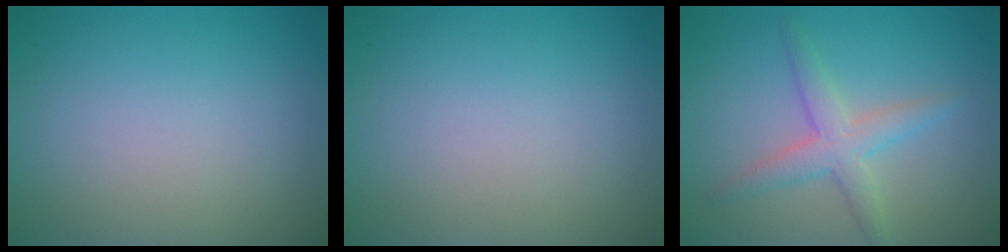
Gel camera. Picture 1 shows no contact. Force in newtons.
{"total": 0.0}
{"total": 3.2, "press": 3.2, "slide": 0.1}